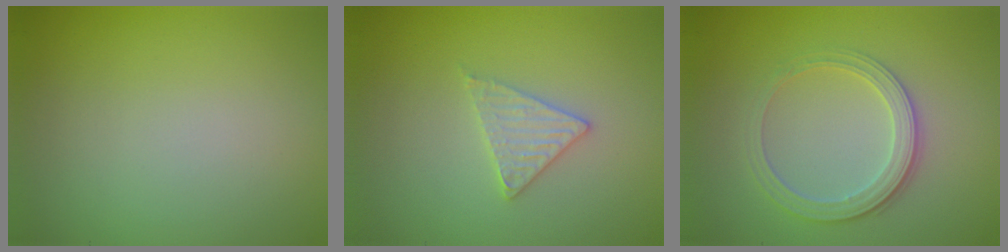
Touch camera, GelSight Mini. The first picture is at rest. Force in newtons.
{"total": 2.1, "press": 2.1, "slide": 0.3}
{"total": 2.8, "press": 2.6, "slide": 0.8}